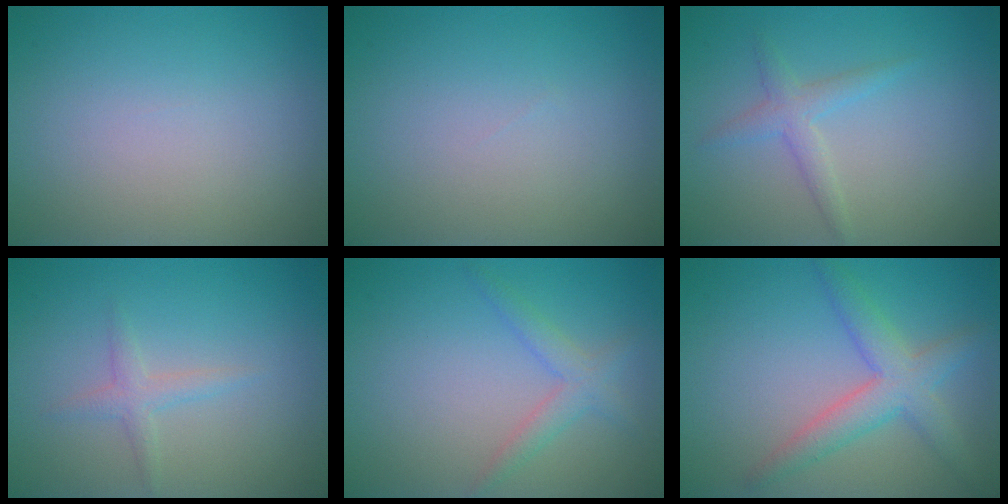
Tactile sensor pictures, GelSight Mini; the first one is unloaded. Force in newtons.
{"total": 0.0}
{"total": 1.9, "press": 1.9, "slide": 0.1}
{"total": 1.5, "press": 1.5, "slide": 0.1}
{"total": 2.1, "press": 2.1, "slide": 0.1}
{"total": 3.9, "press": 3.9, "slide": 0.2}